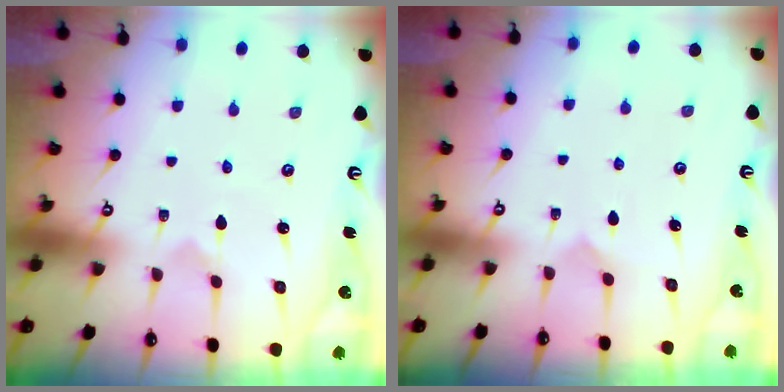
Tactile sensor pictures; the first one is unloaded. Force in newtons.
{"total": 2.8, "press": 2.7, "slide": 0.2}